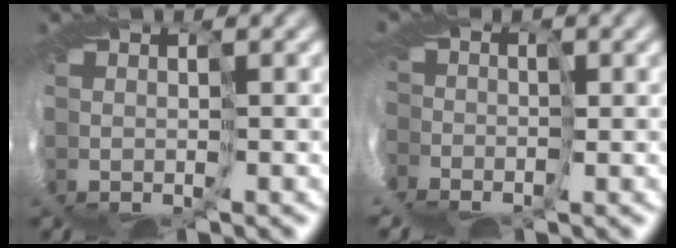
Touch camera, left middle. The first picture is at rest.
{"total": 9.5, "force": [-5.5, 6.8, 3.7], "torque": [-0.093, -0.019, -0.083]}